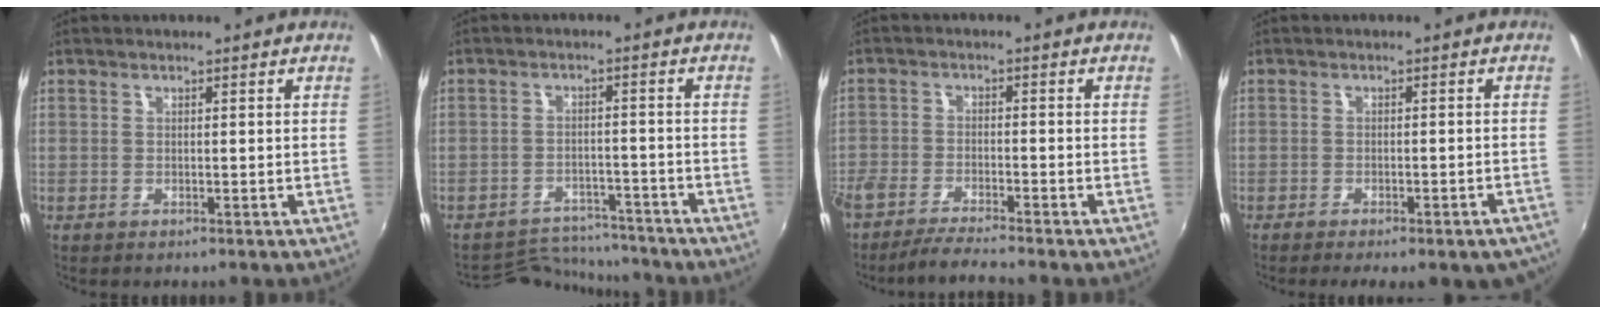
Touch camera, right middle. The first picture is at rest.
{"total": 10.2, "force": [-9.8, 2.7, 1.2], "torque": [-0.039, 0.016, -0.142]}
{"total": 7.2, "force": [-6.4, 0.2, 3.2], "torque": [-0.086, -0.021, -0.119]}
{"total": 9.2, "force": [-7.1, 2.2, 5.3], "torque": [-0.091, -0.028, -0.086]}